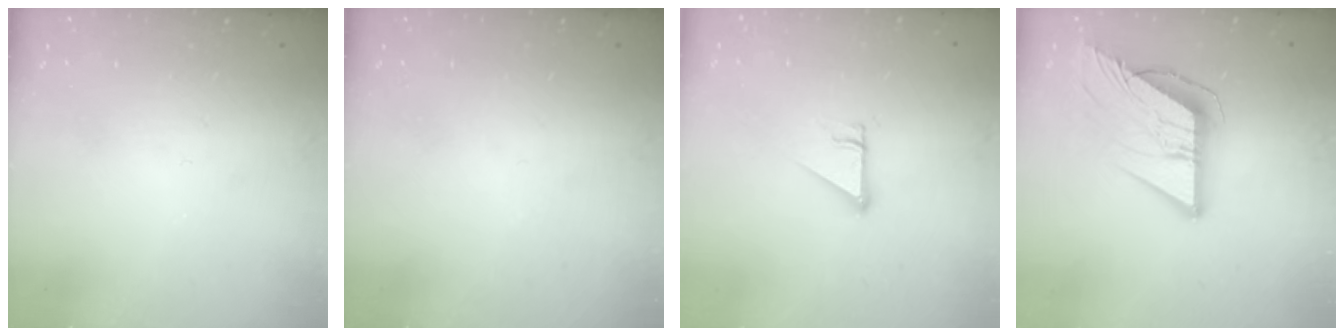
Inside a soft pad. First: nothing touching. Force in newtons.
{"total": 0.0}
{"total": 4.2, "press": 4.2, "slide": 0.3}
{"total": 11.3, "press": 11.2, "slide": 1.5}